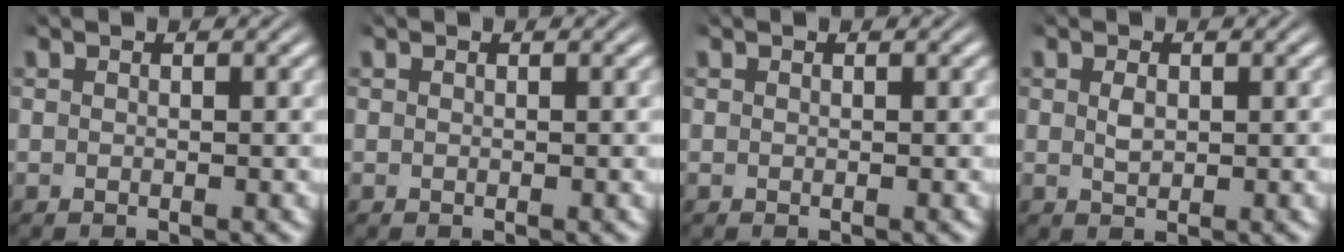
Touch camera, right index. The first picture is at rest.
{"total": 0.0}
{"total": 0.0}
{"total": 0.9, "force": [0.2, 0.2, 0.9], "torque": [-0.021, -0.007, 0.010]}